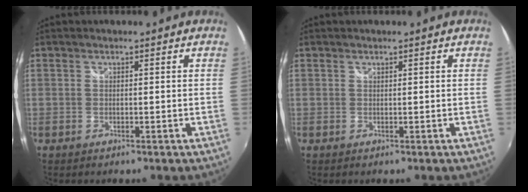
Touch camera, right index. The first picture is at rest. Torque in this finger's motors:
{"motor_torque": [0.10, 0.05, 0.03, 0.01]}